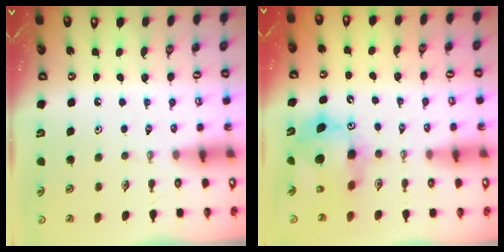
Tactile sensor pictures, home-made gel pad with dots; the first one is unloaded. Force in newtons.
{"total": 12.1, "press": 12.1, "slide": 1.2}